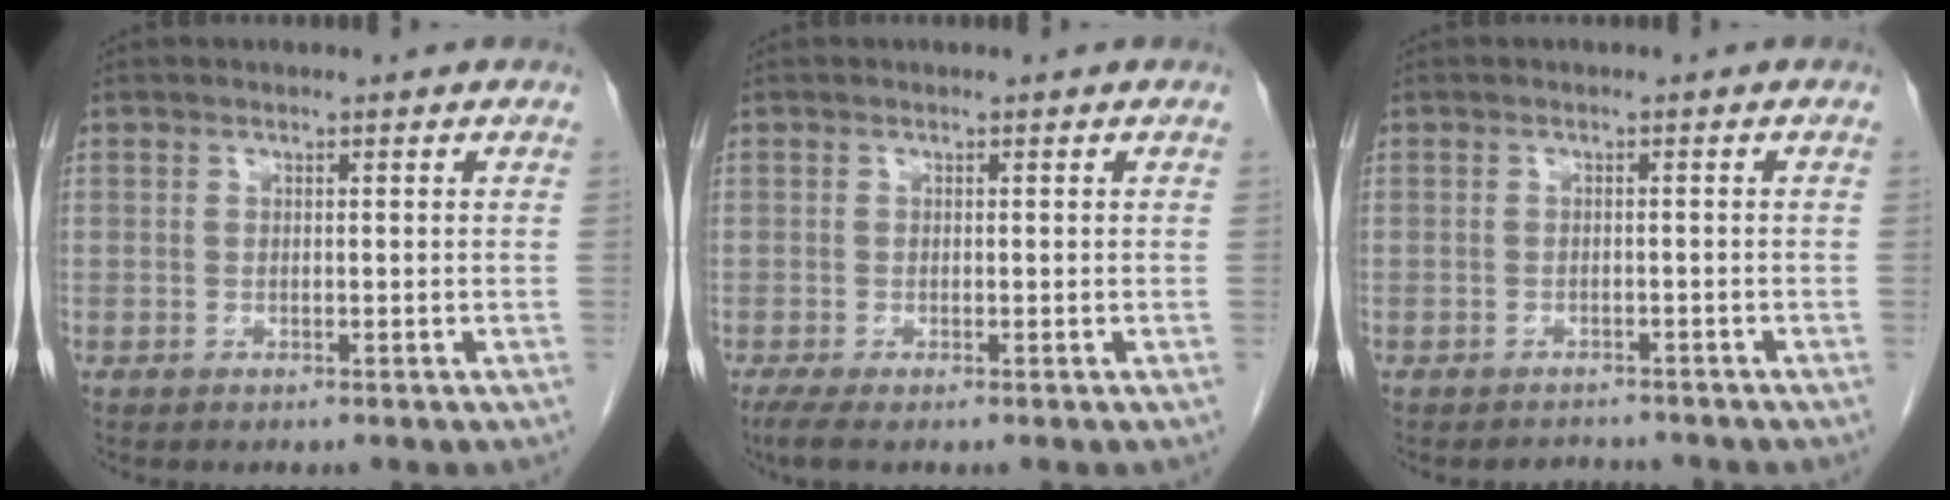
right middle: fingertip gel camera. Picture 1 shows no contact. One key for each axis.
{"total": 2.1, "fx": -1.5, "fy": 0.3, "fz": 1.5, "tx": -0.034, "ty": -0.010, "tz": -0.029}
{"total": 2.6, "fx": -2.5, "fy": 0.6, "fz": -0.2, "tx": 0.003, "ty": -0.005, "tz": -0.036}